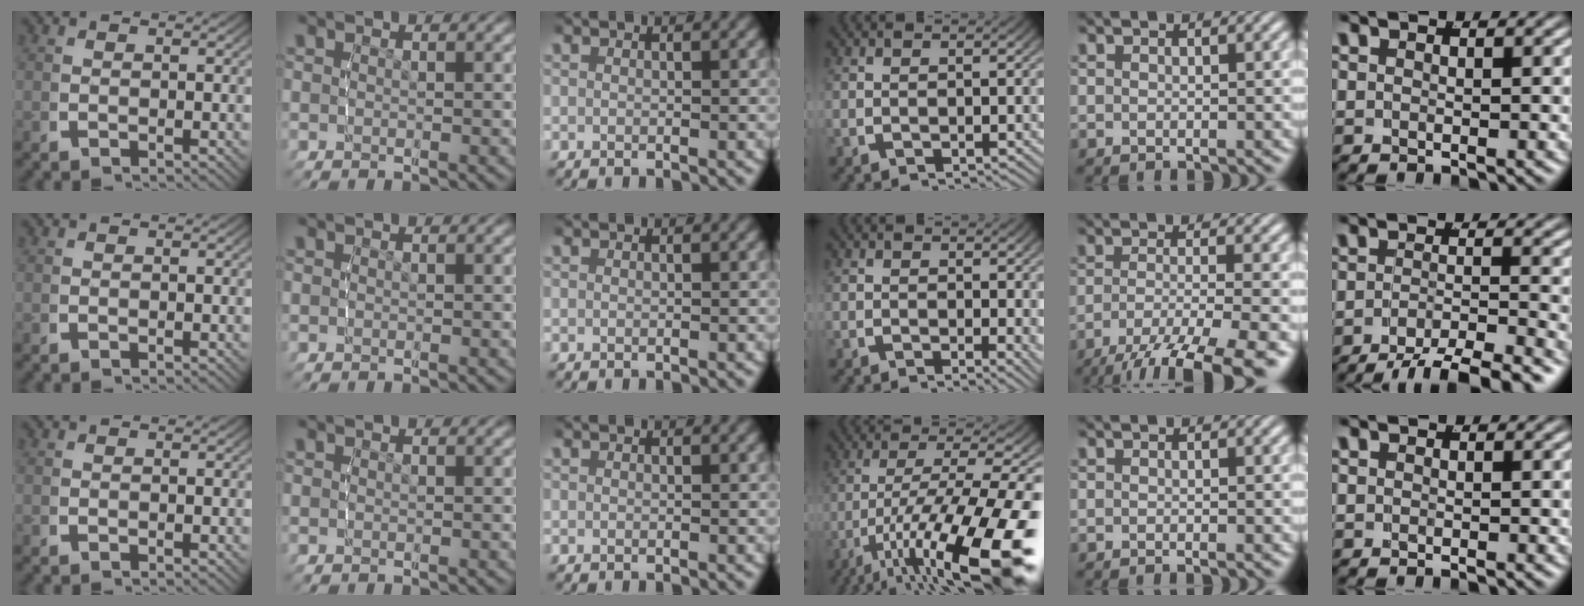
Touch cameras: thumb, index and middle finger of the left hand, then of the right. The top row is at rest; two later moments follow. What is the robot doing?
{"motion": "lift_and_place", "object": "condiment"}